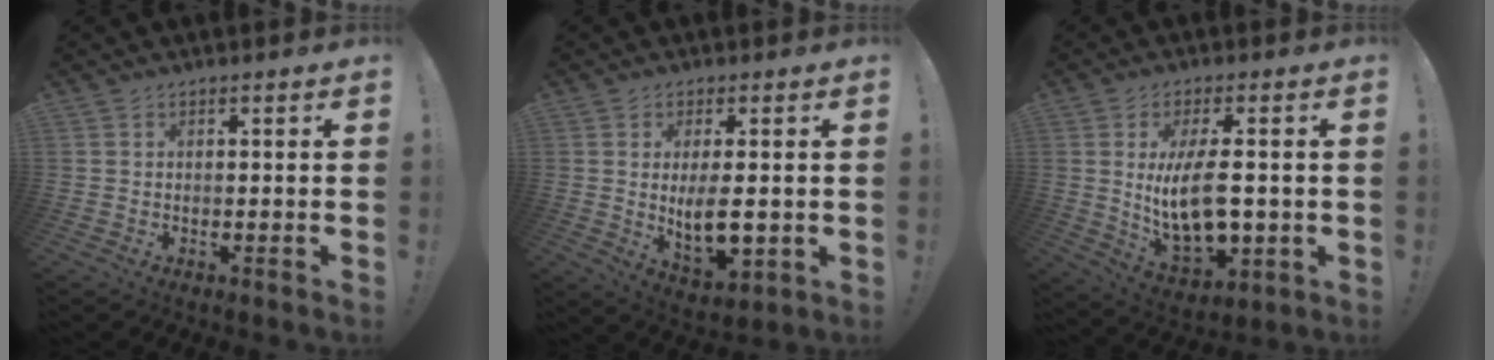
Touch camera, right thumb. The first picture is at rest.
{"total": 9.5, "force": [0.5, 4.2, 8.5], "torque": [-0.137, -0.014, 0.012]}
{"total": 14.3, "force": [1.0, 6.5, 12.7], "torque": [-0.231, -0.022, 0.010]}